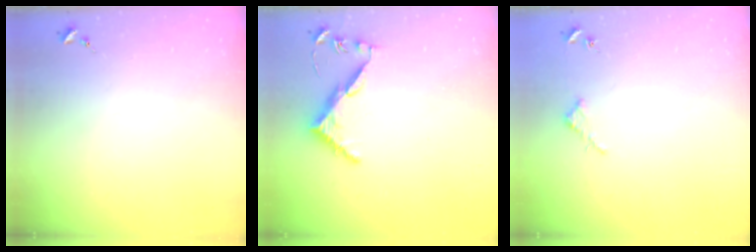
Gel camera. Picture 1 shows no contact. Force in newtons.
{"total": 6.2, "press": 6.2, "slide": 0.5}
{"total": 2.6, "press": 2.6, "slide": 0.2}